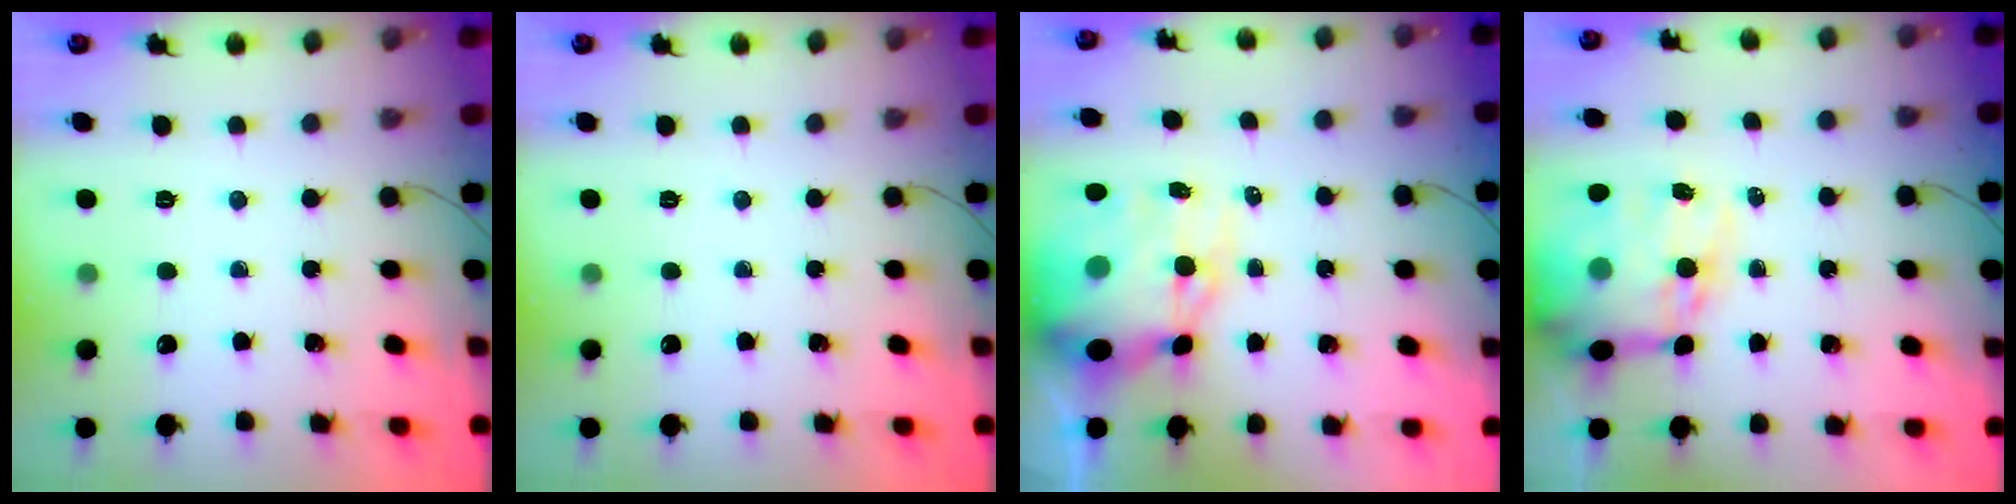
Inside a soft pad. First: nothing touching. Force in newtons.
{"total": 0.0}
{"total": 15.6, "press": 15.1, "slide": 3.9}
{"total": 17.4, "press": 16.9, "slide": 4.2}